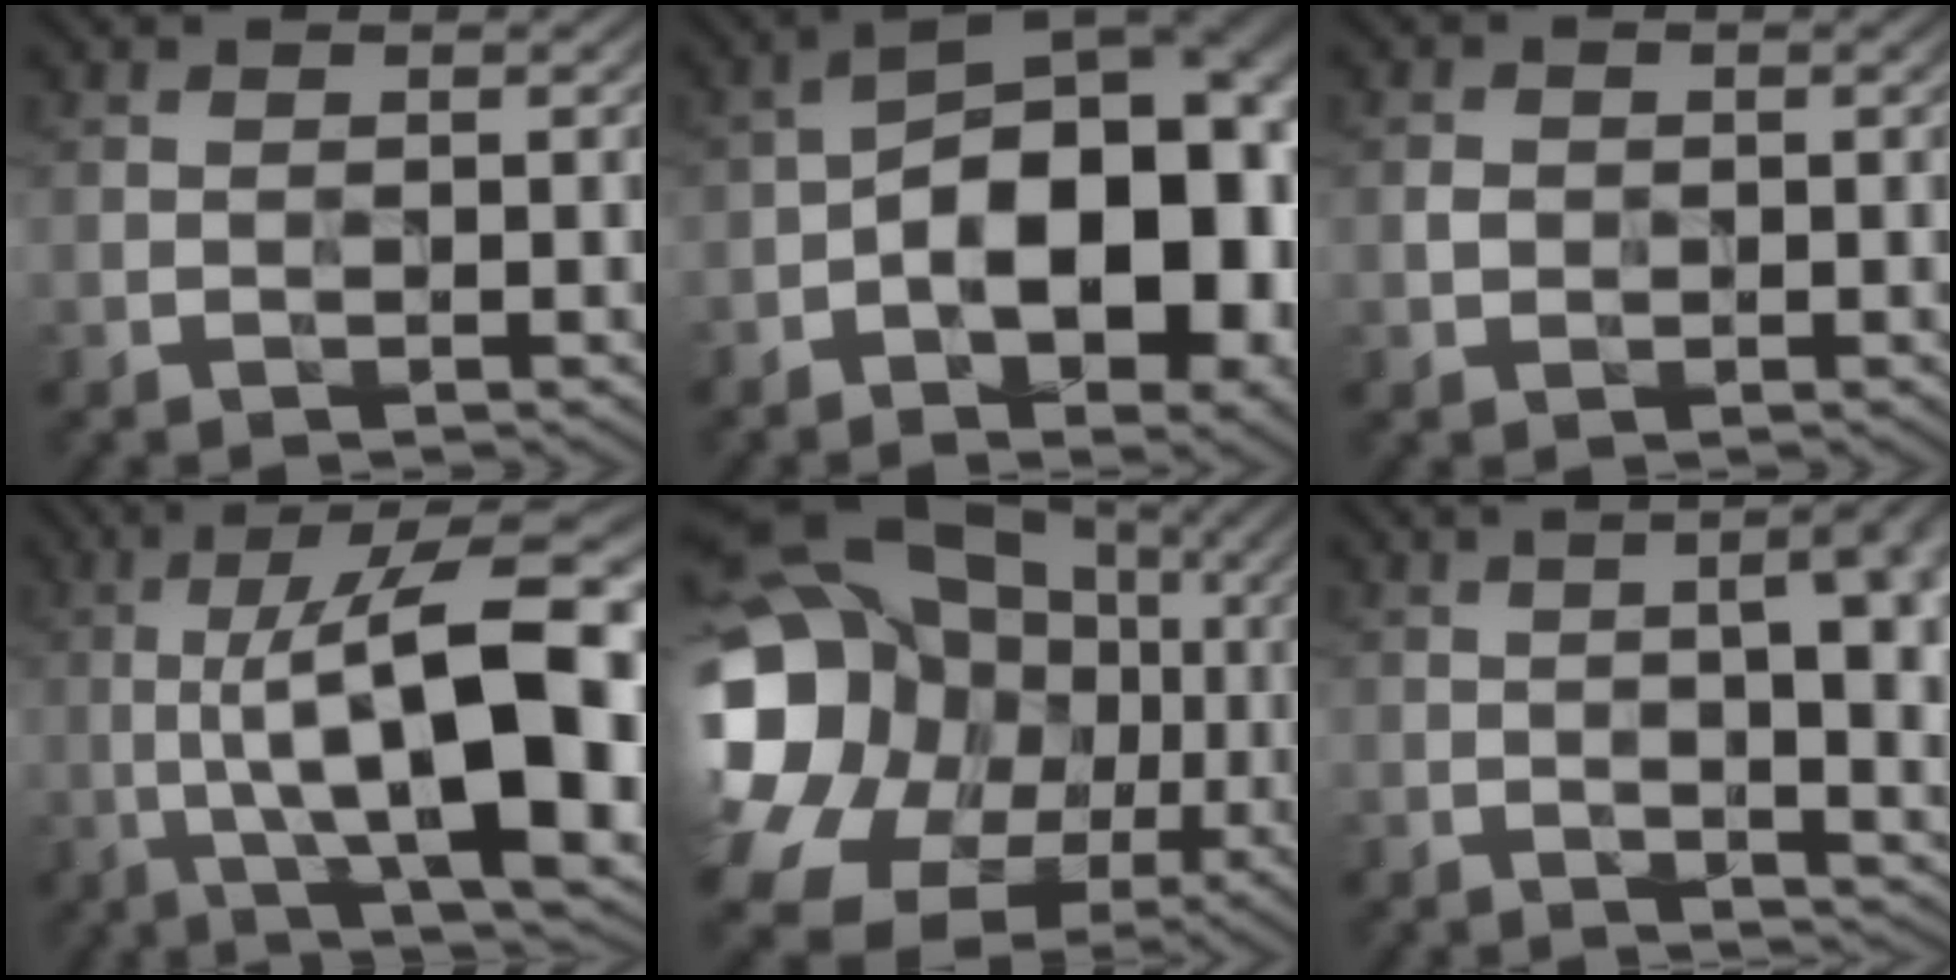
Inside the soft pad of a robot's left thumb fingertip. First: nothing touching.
{"total": 19.2, "force": [-3.4, 10.2, 15.9], "torque": [-0.197, 0.001, -0.056]}
{"total": 1.2, "force": [-0.1, 1.1, 0.5], "torque": [-0.009, -0.002, -0.005]}
{"total": 19.9, "force": [-1.2, 5.9, 18.9], "torque": [-0.310, 0.019, -0.014]}
{"total": 22.0, "force": [-2.7, 18.7, 11.2], "torque": [-0.264, -0.002, -0.063]}
{"total": 14.4, "force": [1.9, 5.4, 13.2], "torque": [-0.144, 0.040, 0.024]}